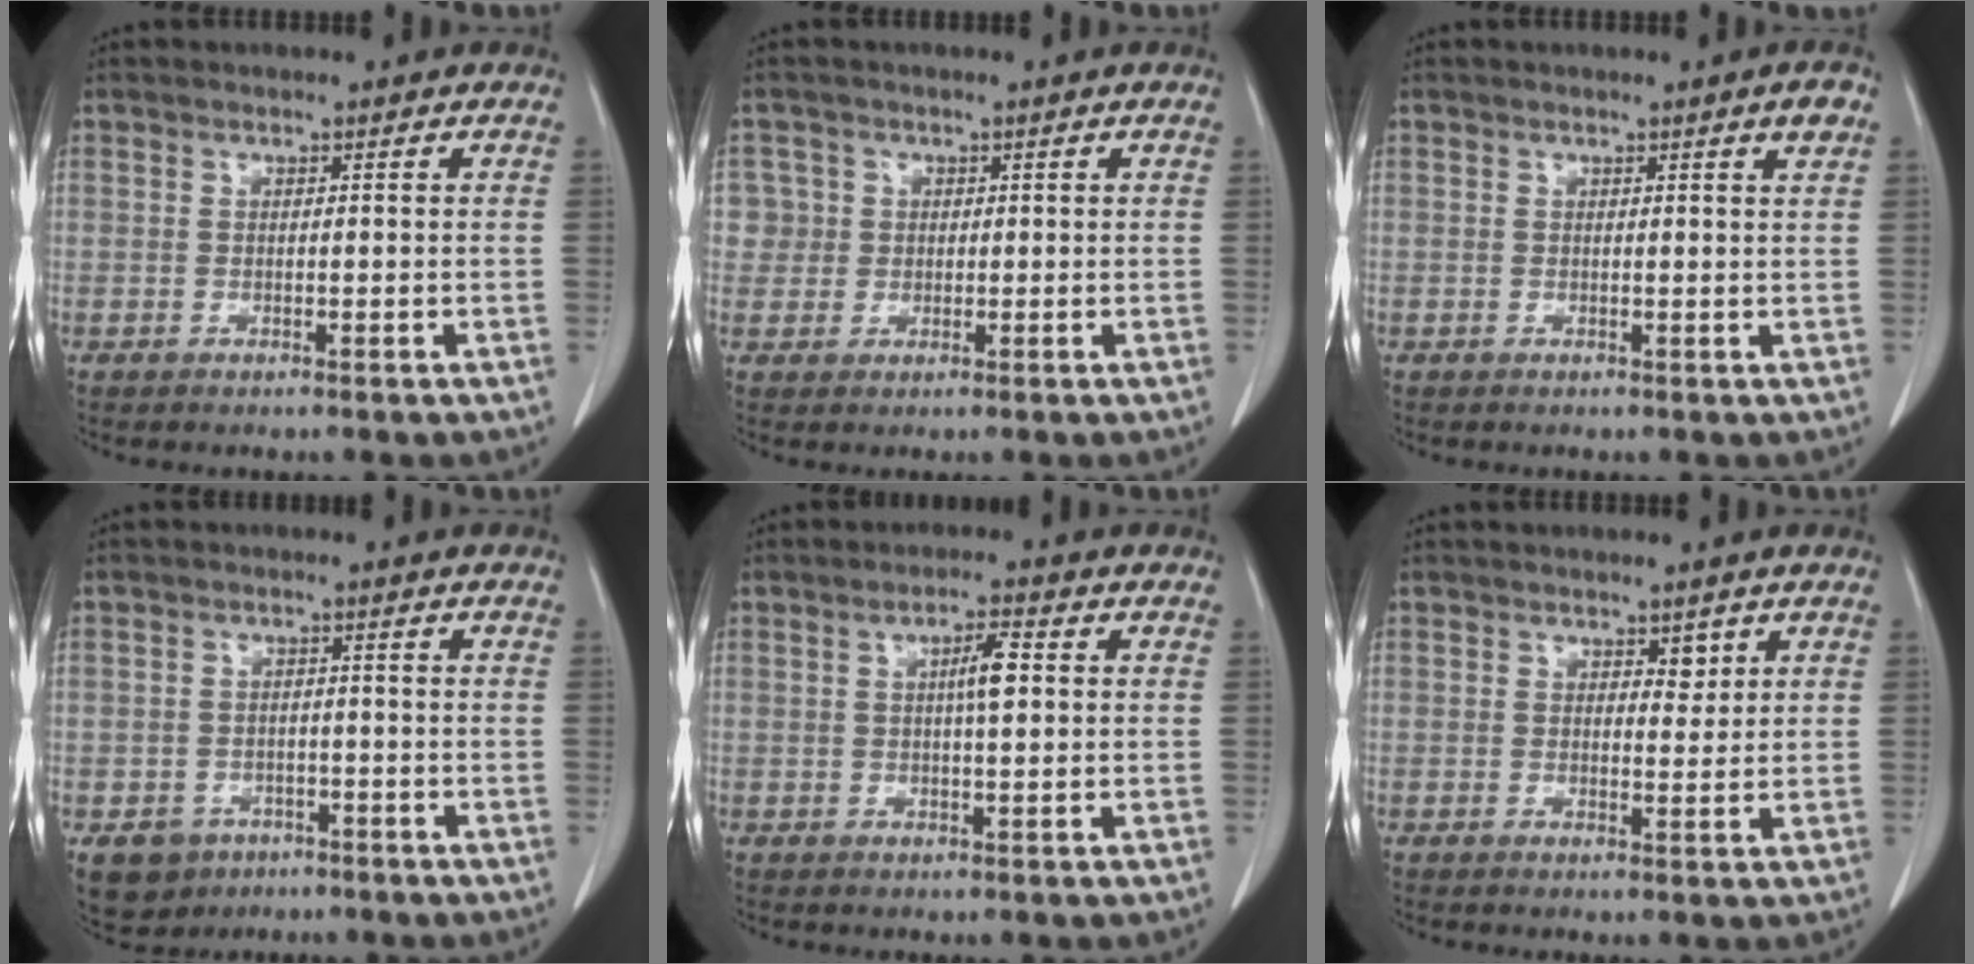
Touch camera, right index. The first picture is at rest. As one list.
[{"total": 3.2, "force": [0.6, 3.1, -0.3], "torque": [0.026, 0.007, 0.008]}, {"total": 1.8, "force": [0.9, -0.2, 1.5], "torque": [-0.019, -0.003, 0.011]}, {"total": 5.3, "force": [-3.0, 4.3, 1.1], "torque": [-0.020, 0.005, -0.037]}, {"total": 4.1, "force": [0.6, 0.6, 4.0], "torque": [-0.069, 0.005, 0.008]}, {"total": 2.1, "force": [1.2, 1.1, 1.4], "torque": [-0.016, -0.004, 0.019]}]